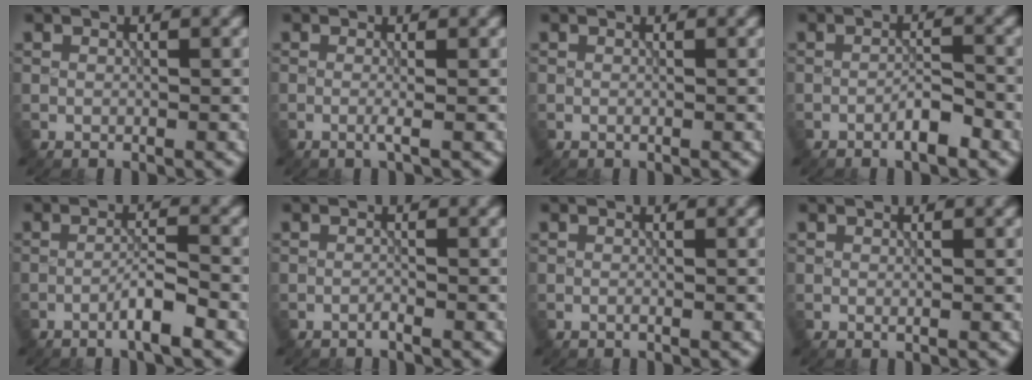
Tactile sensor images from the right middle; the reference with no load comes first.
{"total": 1.2, "force": [-0.3, 0.2, 1.2], "torque": [-0.021, -0.003, -0.010]}
{"total": 0.0}
{"total": 2.4, "force": [-1.4, 0.4, 1.9], "torque": [-0.028, 0.007, -0.027]}
{"total": 2.9, "force": [-1.6, 0.1, 2.4], "torque": [-0.040, 0.010, -0.036]}
{"total": 0.5, "force": [-0.4, -0.1, 0.3], "torque": [-0.004, 0.004, -0.012]}
{"total": 0.0}
{"total": 0.0}